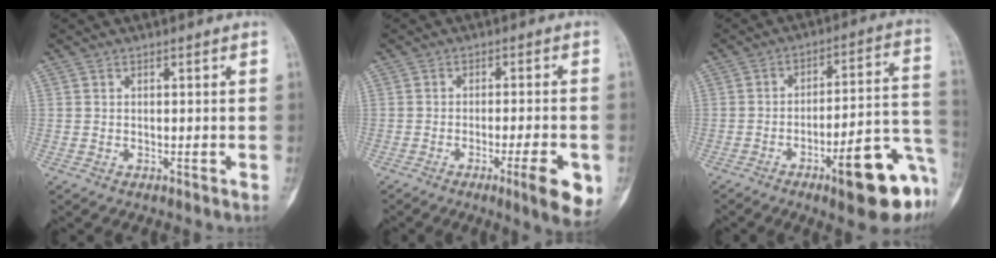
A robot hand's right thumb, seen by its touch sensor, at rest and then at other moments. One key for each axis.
{"total": 8.7, "fx": -3.4, "fy": 1.3, "fz": 7.9, "tx": -0.104, "ty": -0.003, "tz": -0.045}
{"total": 19.1, "fx": -8.5, "fy": 4.7, "fz": 16.4, "tx": -0.163, "ty": 0.054, "tz": -0.113}